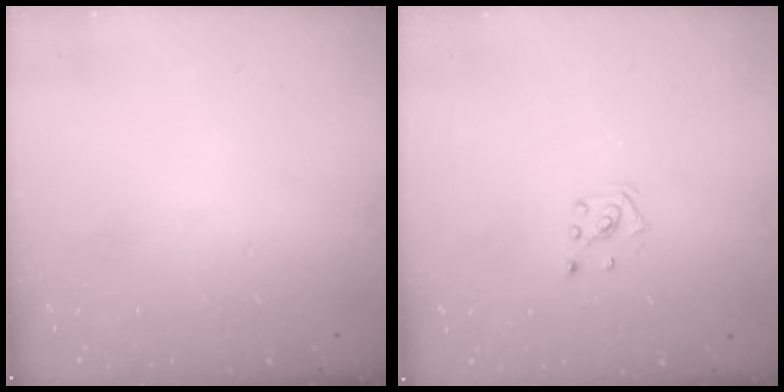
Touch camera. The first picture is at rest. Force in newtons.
{"total": 2.2, "press": 2.2, "slide": 0.6}